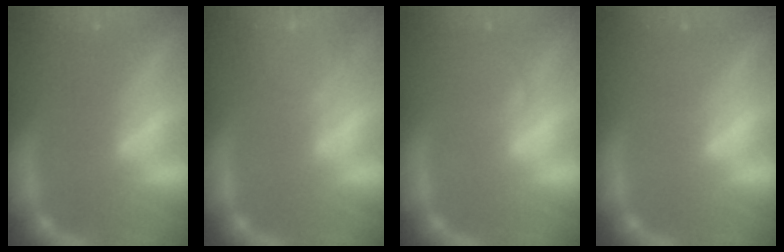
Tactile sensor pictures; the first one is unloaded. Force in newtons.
{"total": 6.5}
{"total": 2.4}
{"total": 0.9}